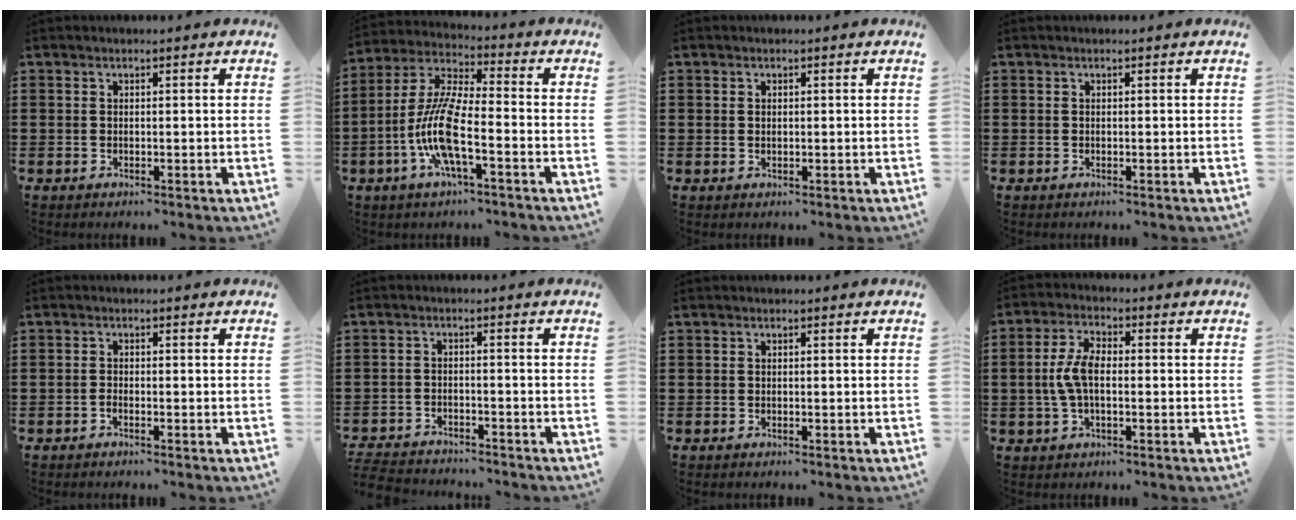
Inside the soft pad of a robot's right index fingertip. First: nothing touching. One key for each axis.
{"total": 10.1, "fx": -3.5, "fy": 2.1, "fz": 9.3, "tx": -0.216, "ty": -0.015, "tz": -0.072}
{"total": 0.5, "fx": 0.1, "fy": 0.4, "fz": 0.3, "tx": -0.008, "ty": 0.002, "tz": 0.002}
{"total": 0.0}
{"total": 0.9, "fx": -0.8, "fy": -0.1, "fz": 0.4, "tx": -0.009, "ty": -0.006, "tz": -0.014}
{"total": 3.5, "fx": -3.5, "fy": 0.1, "fz": -0.1, "tx": -0.012, "ty": -0.006, "tz": -0.077}
{"total": 0.0}
{"total": 6.0, "fx": -0.4, "fy": 2.7, "fz": 5.3, "tx": -0.125, "ty": -0.002, "tz": -0.015}